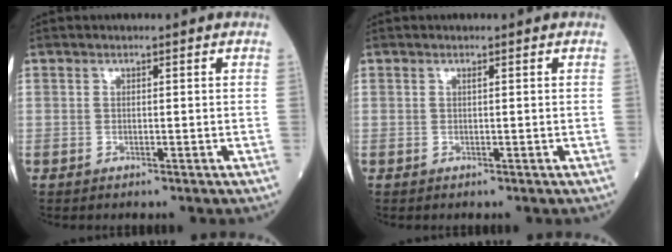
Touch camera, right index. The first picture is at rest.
{"total": 0.0}